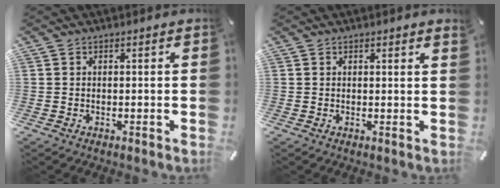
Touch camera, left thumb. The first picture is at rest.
{"total": 0.8, "force": [0.7, -0.1, 0.3], "torque": [0.002, -0.006, 0.012]}